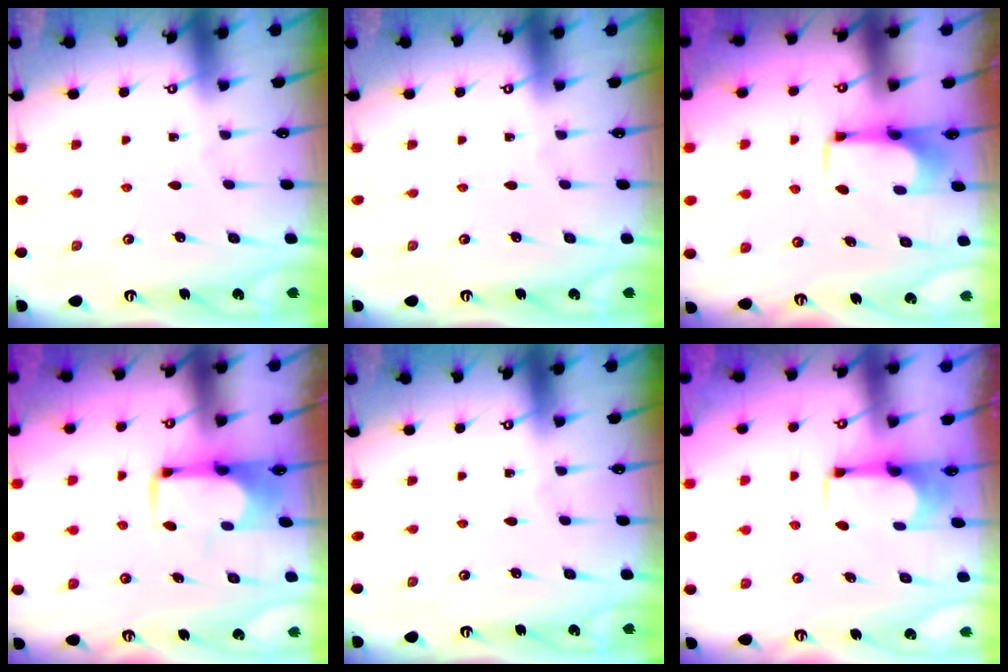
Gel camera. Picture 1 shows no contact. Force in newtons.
{"total": 0.0}
{"total": 2.1, "press": 2.1, "slide": 0.4}
{"total": 1.7, "press": 1.6, "slide": 0.5}
{"total": 0.0}
{"total": 1.7, "press": 1.5, "slide": 0.9}